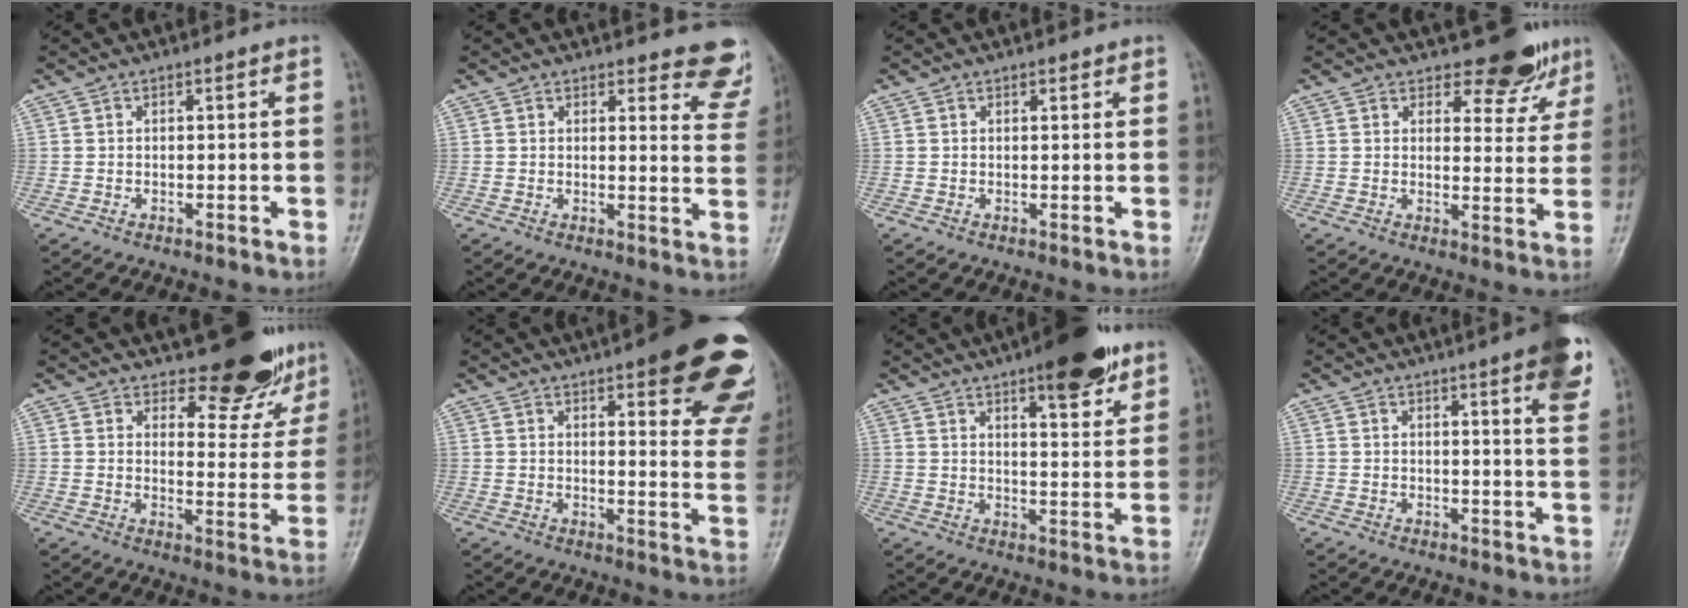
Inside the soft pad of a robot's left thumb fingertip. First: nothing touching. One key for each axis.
{"total": 9.3, "fx": 8.0, "fy": 2.9, "fz": 3.8, "tx": 0.000, "ty": -0.049, "tz": 0.067}
{"total": 1.3, "fx": 0.9, "fy": 0.6, "fz": 0.7, "tx": -0.006, "ty": -0.003, "tz": 0.009}
{"total": 8.1, "fx": 6.6, "fy": 4.0, "fz": 2.7, "tx": -0.001, "ty": -0.051, "tz": 0.078}
{"total": 11.9, "fx": 9.9, "fy": 4.6, "fz": 4.7, "tx": -0.025, "ty": -0.088, "tz": 0.124}
{"total": 23.2, "fx": 13.6, "fy": 6.2, "fz": 17.7, "tx": -0.170, "ty": -0.041, "tz": 0.157}
{"total": 13.3, "fx": 8.4, "fy": 4.0, "fz": 9.5, "tx": -0.101, "ty": -0.040, "tz": 0.116}
{"total": 10.9, "fx": 6.2, "fy": 1.6, "fz": 8.8, "tx": -0.094, "ty": -0.023, "tz": 0.068}